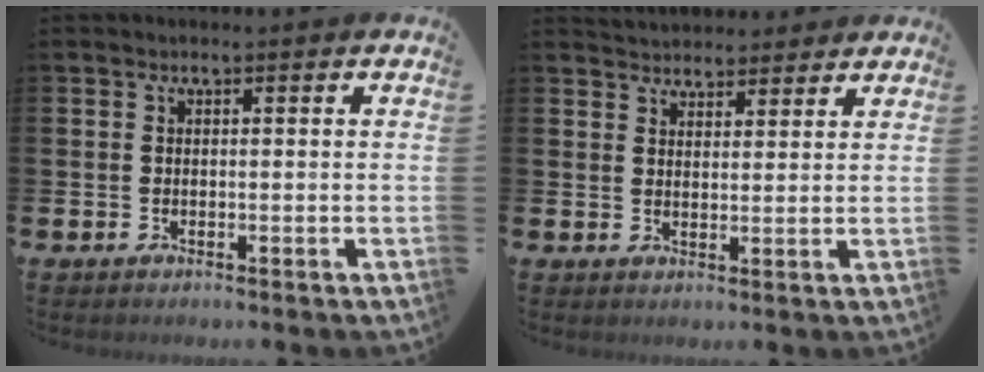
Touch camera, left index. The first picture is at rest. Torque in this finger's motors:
{"motor_torque": [0.67, -1.47, 0.59, 0.09]}